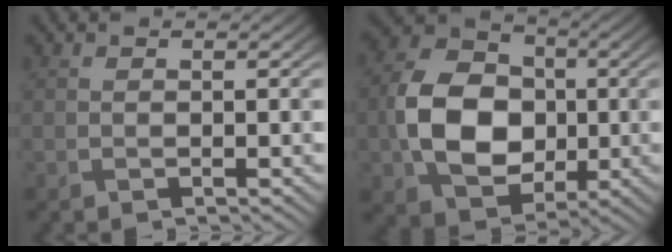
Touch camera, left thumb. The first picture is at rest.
{"total": 11.6, "force": [-1.0, 8.8, 7.5], "torque": [-0.166, 0.004, -0.018]}